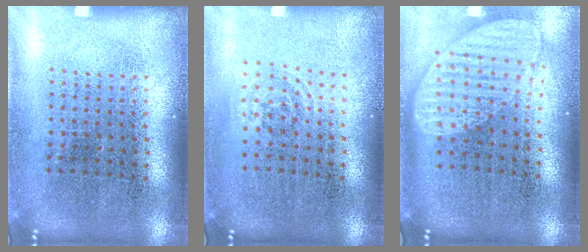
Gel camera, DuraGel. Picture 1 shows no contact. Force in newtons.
{"total": 0.8, "press": 0.6, "slide": 0.6}
{"total": 1.9, "press": 1.5, "slide": 1.1}